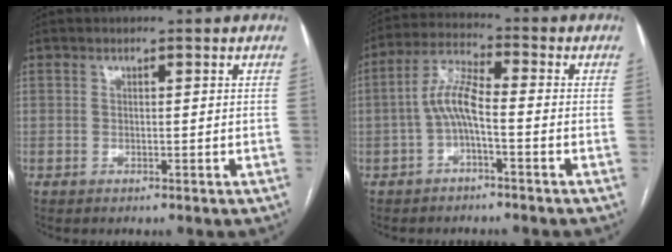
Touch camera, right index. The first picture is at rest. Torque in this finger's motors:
{"motor_torque": [0.69, 0.28, 0.59, 0.16]}